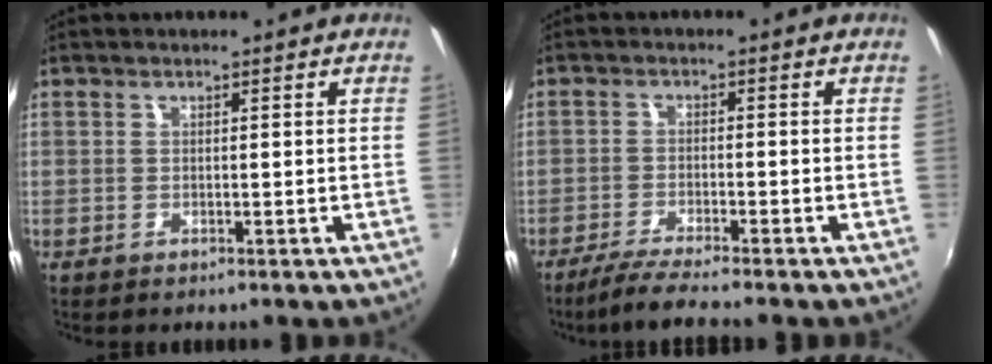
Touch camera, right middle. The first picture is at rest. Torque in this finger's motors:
{"motor_torque": [0.14, -0.14, 0.01, 0.02]}